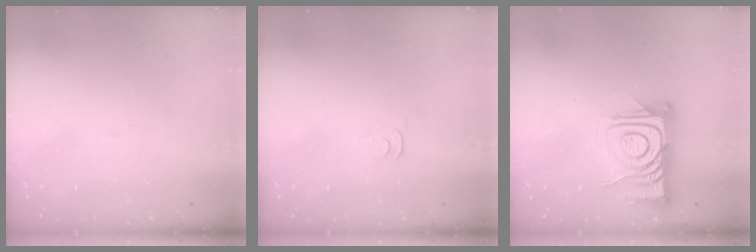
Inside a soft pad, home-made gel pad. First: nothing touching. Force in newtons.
{"total": 2.8, "press": 2.7, "slide": 0.5}
{"total": 14.8, "press": 14.7, "slide": 1.0}